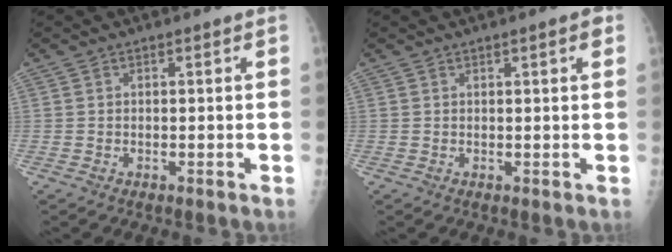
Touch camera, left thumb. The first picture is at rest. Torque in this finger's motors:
{"motor_torque": [-0.28, -0.10, -0.28, -0.10, 0.08]}